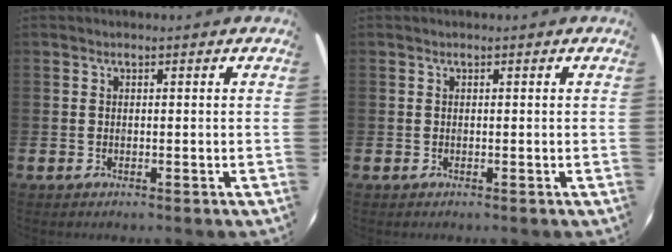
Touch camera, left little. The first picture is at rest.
{"total": 0.0}